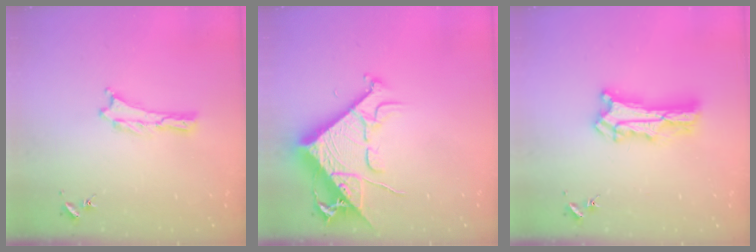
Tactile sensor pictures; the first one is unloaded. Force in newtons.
{"total": 12.9, "press": 12.8, "slide": 1.4}
{"total": 8.5, "press": 8.5, "slide": 0.6}